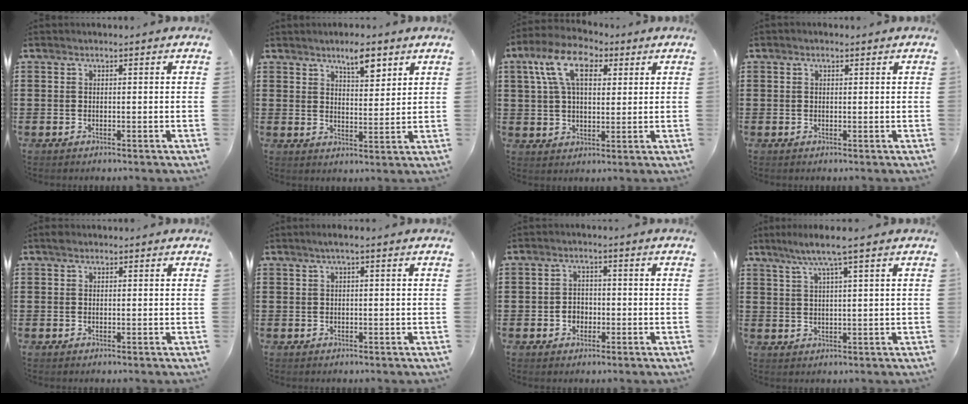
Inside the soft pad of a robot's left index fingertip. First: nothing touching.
{"total": 5.5, "force": [4.1, 1.8, 3.2], "torque": [-0.039, -0.013, 0.066]}
{"total": 10.1, "force": [4.6, 5.4, 7.2], "torque": [-0.149, 0.015, 0.080]}
{"total": 0.8, "force": [0.4, 0.4, 0.5], "torque": [-0.011, 0.005, 0.006]}
{"total": 0.7, "force": [0.5, 0.5, 0.3], "torque": [-0.008, 0.004, 0.009]}
{"total": 1.3, "force": [0.2, 0.1, 1.3], "torque": [-0.021, -0.001, 0.004]}
{"total": 2.5, "force": [-0.9, 2.1, 0.9], "torque": [-0.024, 0.004, -0.022]}
{"total": 5.0, "force": [3.2, -0.2, 3.9], "torque": [-0.083, -0.001, 0.052]}